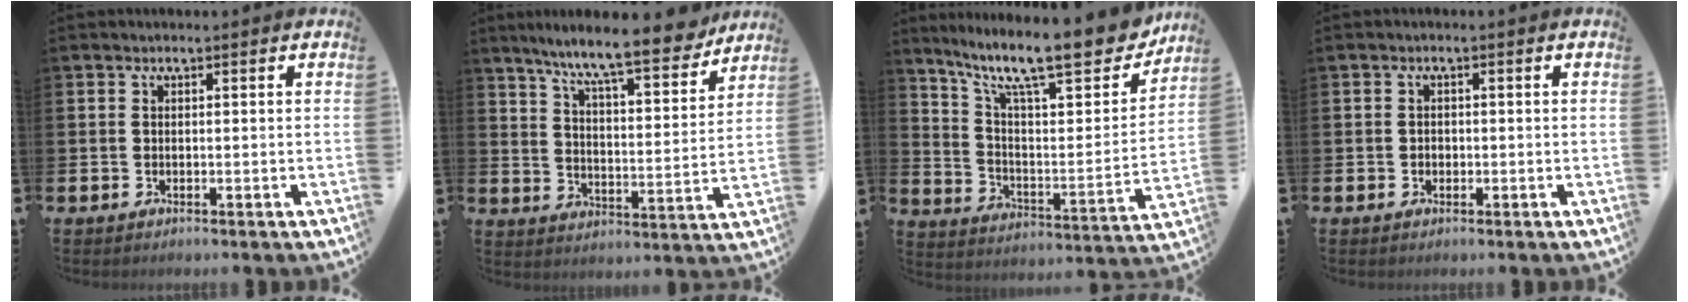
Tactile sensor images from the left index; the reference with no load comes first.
{"total": 10.5, "force": [9.3, 0.8, 4.9], "torque": [-0.112, -0.054, 0.156]}
{"total": 14.3, "force": [11.4, 3.6, 7.8], "torque": [-0.160, -0.080, 0.189]}
{"total": 0.8, "force": [-0.2, 0.8, 0.2], "torque": [-0.003, 0.006, -0.006]}